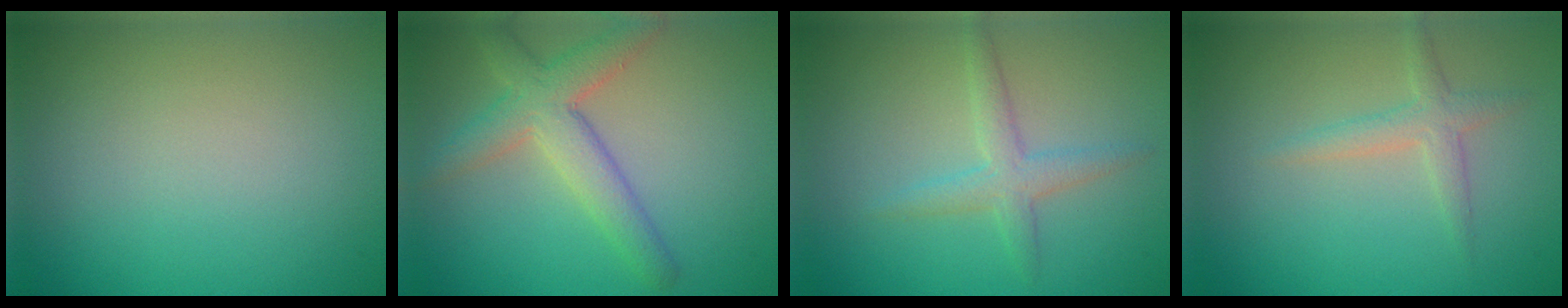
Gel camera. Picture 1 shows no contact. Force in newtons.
{"total": 4.6, "press": 4.6, "slide": 0.3}
{"total": 2.3, "press": 2.3, "slide": 0.0}
{"total": 1.9, "press": 1.9, "slide": 0.0}